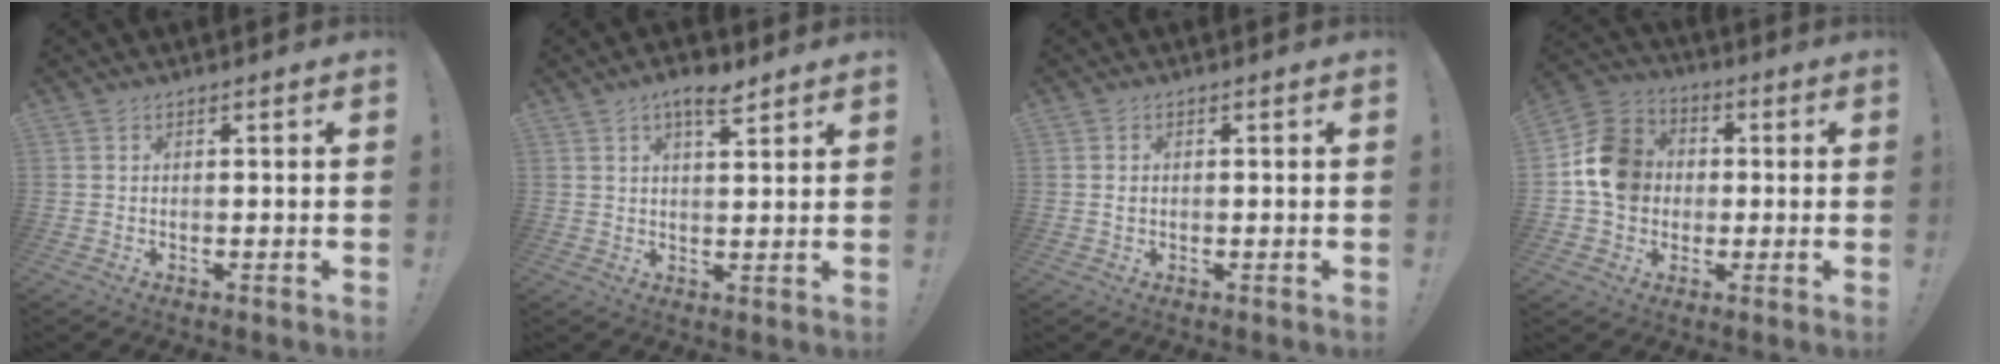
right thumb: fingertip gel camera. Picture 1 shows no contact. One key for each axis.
{"total": 6.2, "fx": 4.2, "fy": 2.0, "fz": 4.2, "tx": -0.059, "ty": -0.022, "tz": 0.068}
{"total": 0.9, "fx": -0.1, "fy": 0.7, "fz": 0.5, "tx": -0.011, "ty": 0.005, "tz": -0.001}
{"total": 13.2, "fx": 0.6, "fy": 11.7, "fz": 6.1, "tx": -0.084, "ty": 0.022, "tz": 0.019}